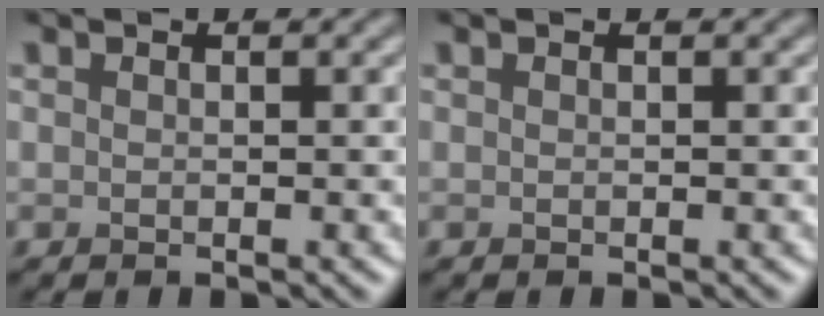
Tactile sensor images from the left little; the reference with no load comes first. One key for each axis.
{"total": 0.0}